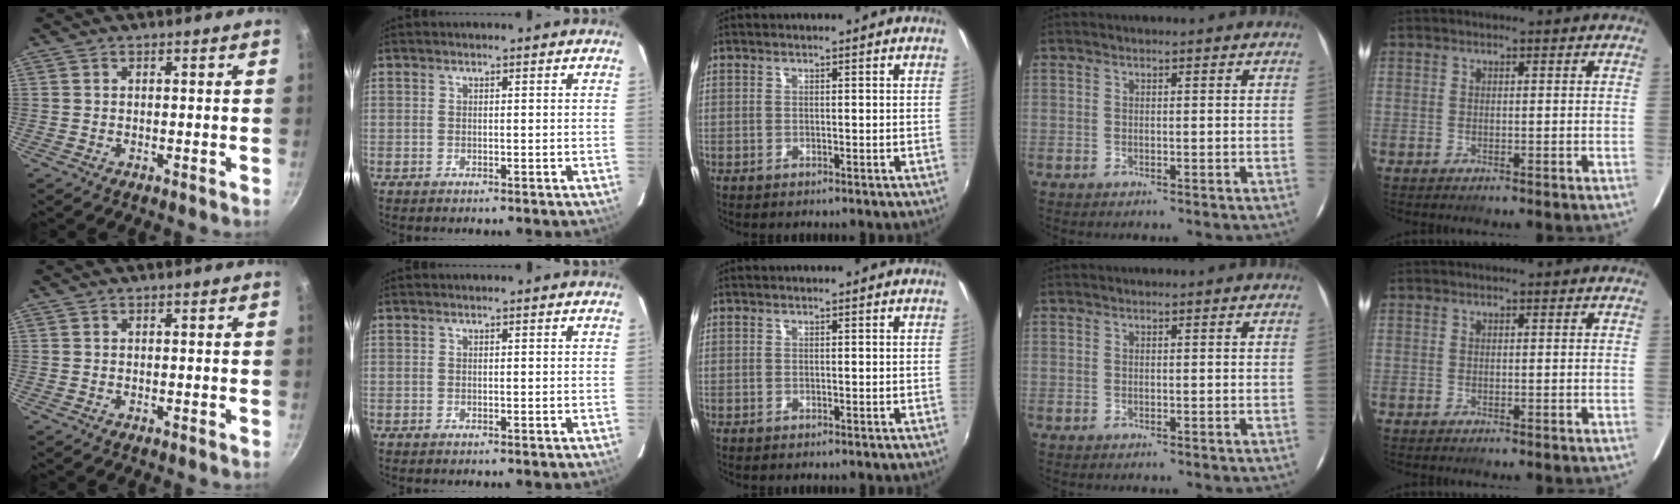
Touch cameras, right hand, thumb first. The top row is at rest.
{}